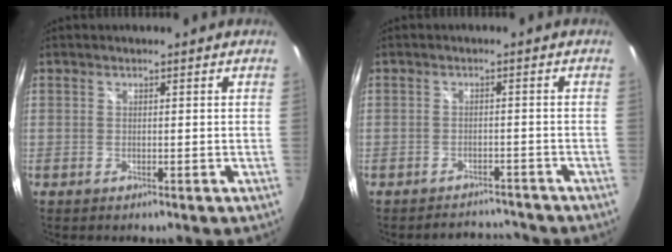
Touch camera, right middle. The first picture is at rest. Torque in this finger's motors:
{"motor_torque": [-0.06, -0.44, -0.15, -0.06]}